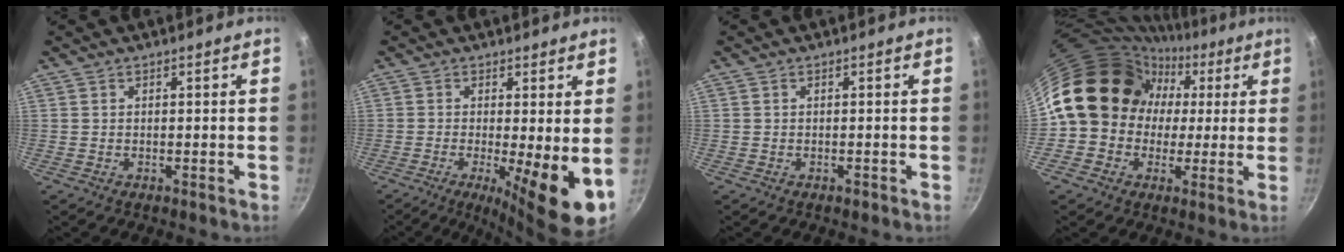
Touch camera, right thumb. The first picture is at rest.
{"total": 10.6, "force": [-1.6, 2.2, 10.2], "torque": [-0.148, -0.012, -0.022]}
{"total": 0.7, "force": [-0.4, 0.4, 0.4], "torque": [-0.007, 0.003, -0.005]}
{"total": 16.7, "force": [0.9, 14.8, 7.8], "torque": [-0.086, 0.046, 0.004]}